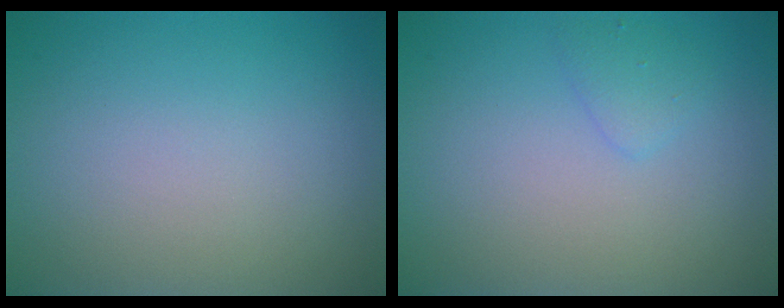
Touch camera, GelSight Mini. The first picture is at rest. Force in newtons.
{"total": 1.2, "press": 1.2, "slide": 0.0}